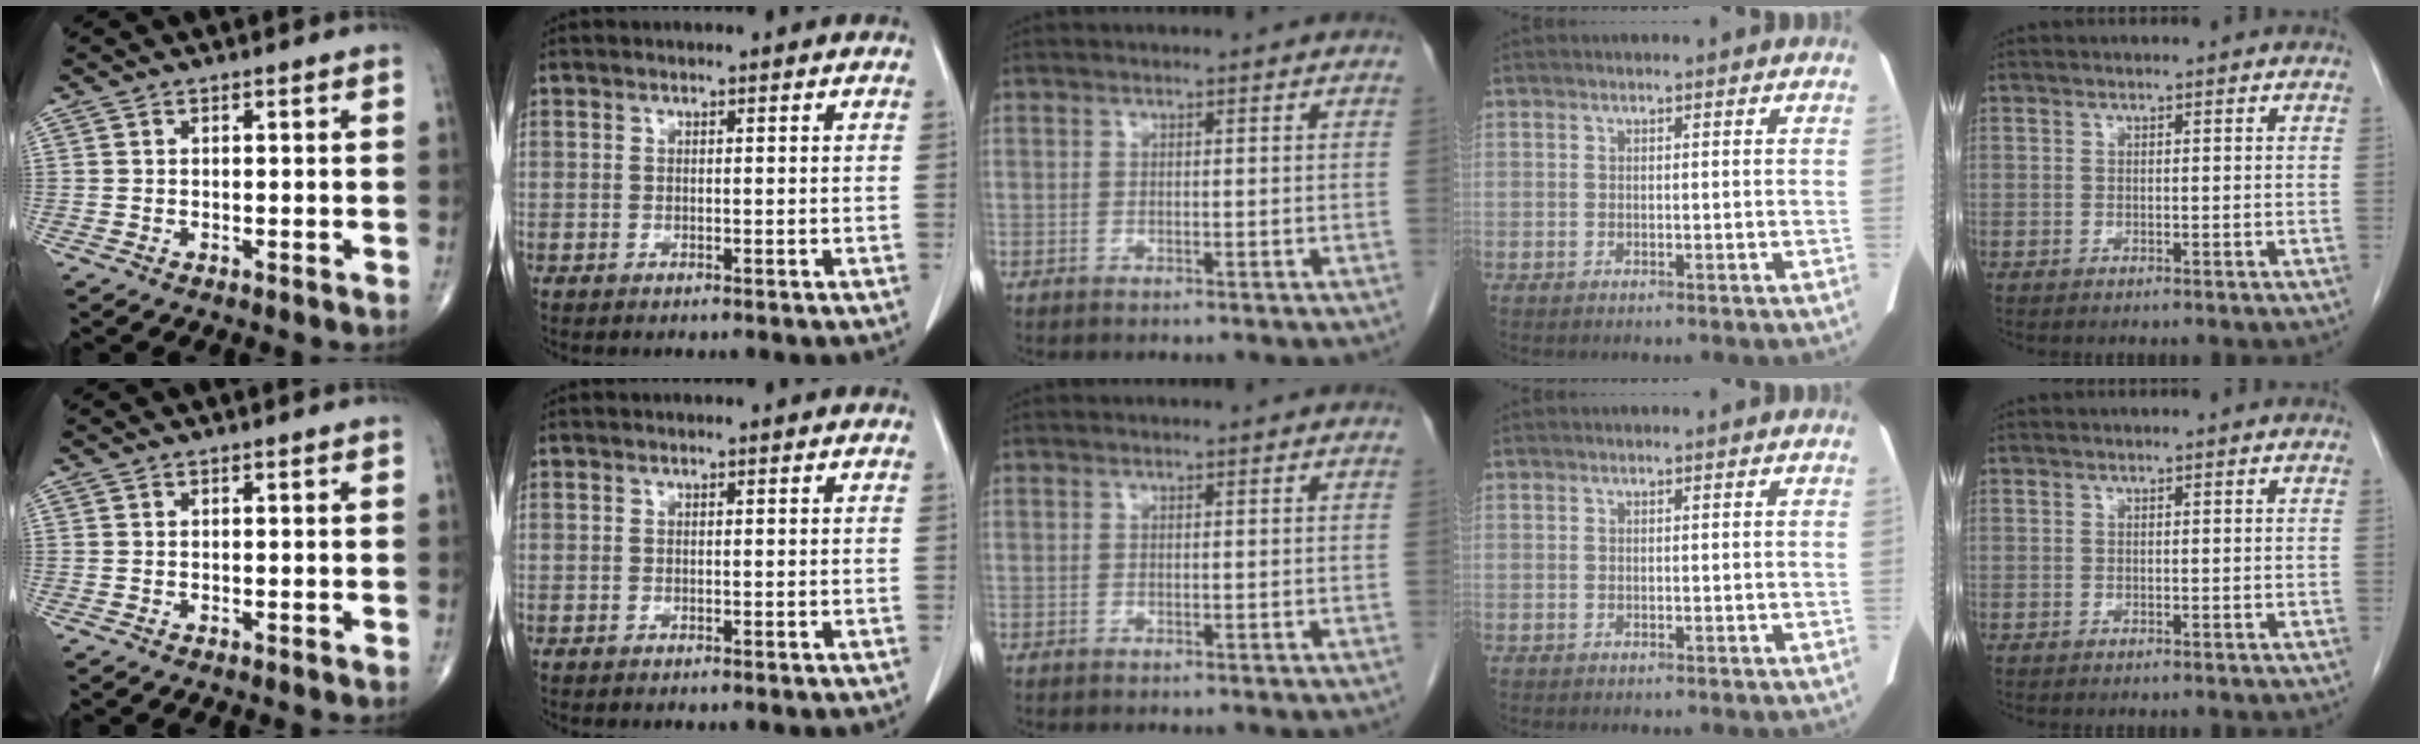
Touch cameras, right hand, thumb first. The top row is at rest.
{}